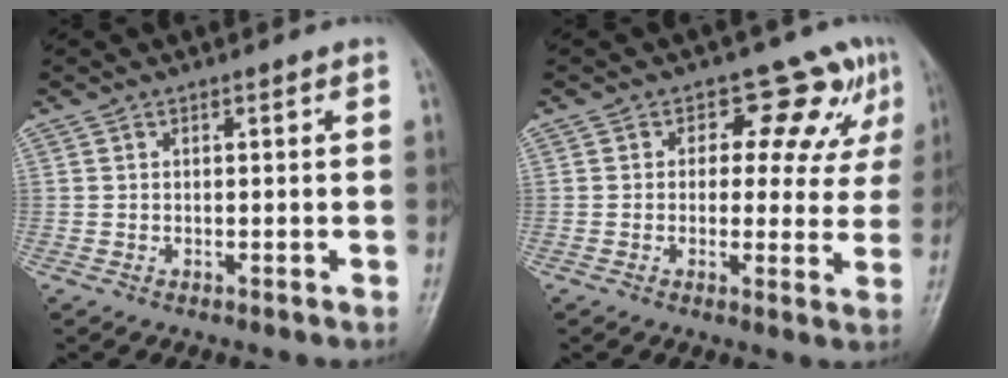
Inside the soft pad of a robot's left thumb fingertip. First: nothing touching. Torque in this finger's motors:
{"motor_torque": [-0.10, 0.20, -0.12, -0.07, 0.08]}